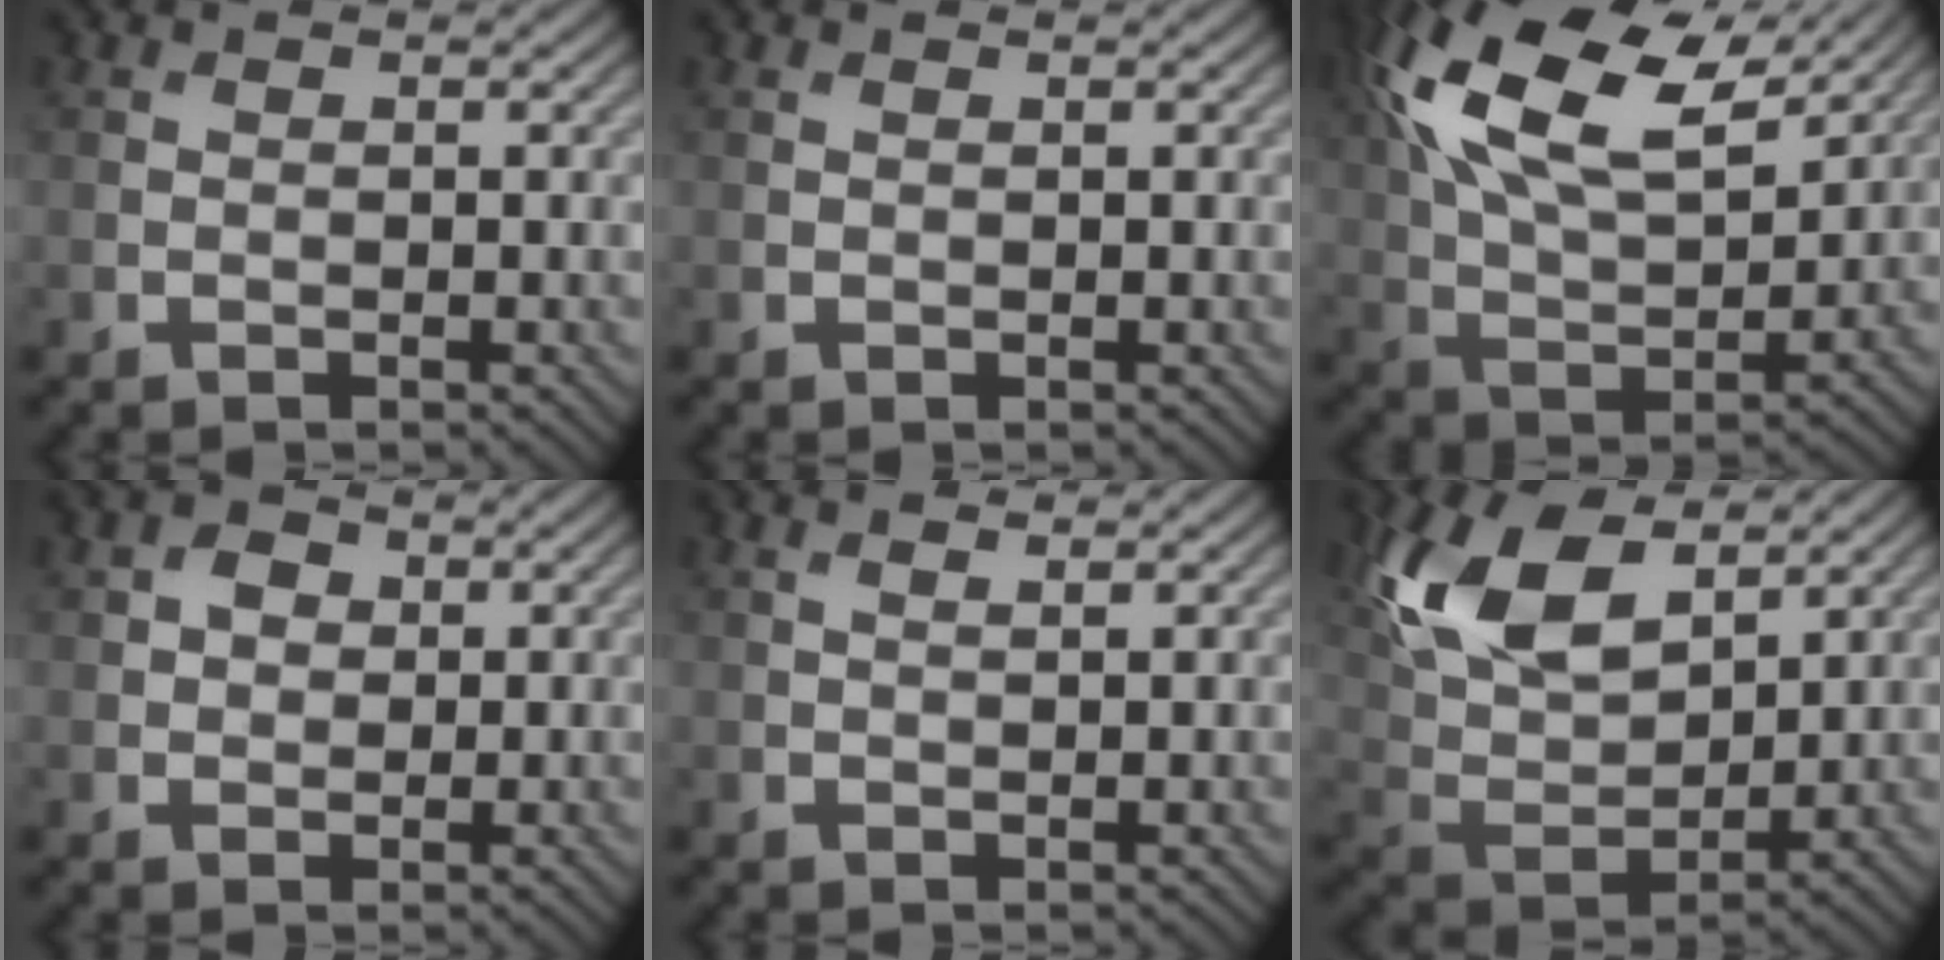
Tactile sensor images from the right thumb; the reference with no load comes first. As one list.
[{"total": 0.0}, {"total": 17.2, "force": [8.2, 8.3, 12.6], "torque": [-0.282, 0.024, 0.139]}, {"total": 2.6, "force": [0.6, 2.2, 1.2], "torque": [-0.022, 0.003, 0.002]}, {"total": 1.1, "force": [0.8, 0.2, 0.8], "torque": [-0.017, -0.001, 0.016]}, {"total": 13.2, "force": [6.7, 6.6, 9.2], "torque": [-0.212, 0.014, 0.129]}]